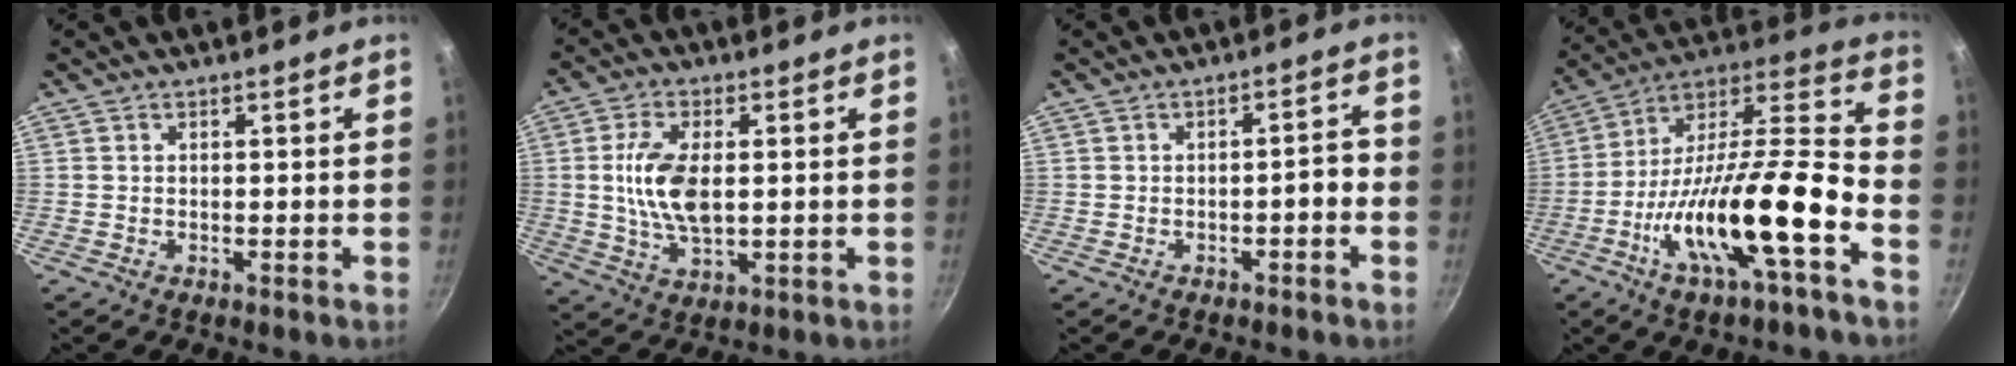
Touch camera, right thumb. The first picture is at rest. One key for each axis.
{"total": 10.4, "fx": 0.9, "fy": 5.3, "fz": 8.9, "tx": -0.169, "ty": -0.001, "tz": 0.019}
{"total": 2.9, "fx": -1.4, "fy": 1.1, "fz": 2.3, "tx": -0.026, "ty": 0.027, "tz": -0.014}
{"total": 22.1, "fx": -8.4, "fy": 5.2, "fz": 19.7, "tx": -0.323, "ty": 0.046, "tz": -0.153}